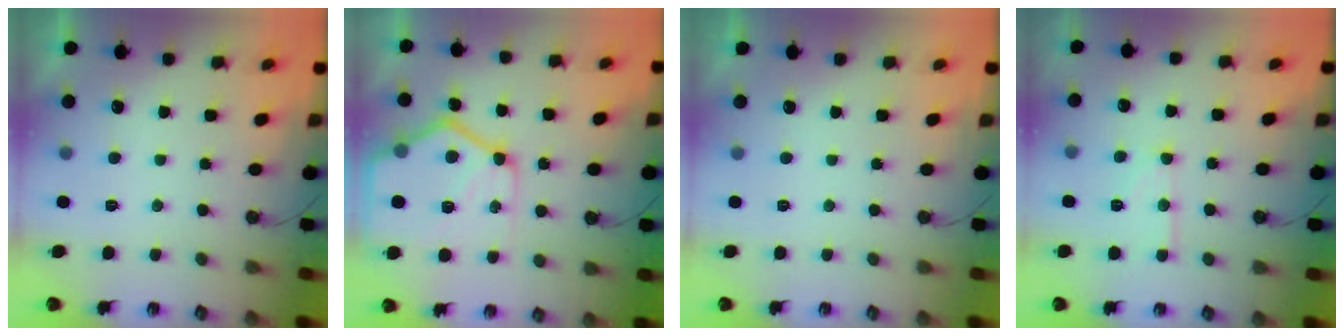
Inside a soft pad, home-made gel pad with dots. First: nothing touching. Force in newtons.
{"total": 20.1, "press": 20.0, "slide": 2.0}
{"total": 0.0}
{"total": 10.7, "press": 10.6, "slide": 0.9}